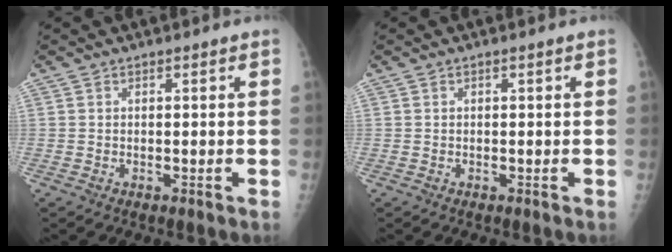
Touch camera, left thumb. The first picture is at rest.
{"total": 0.0}